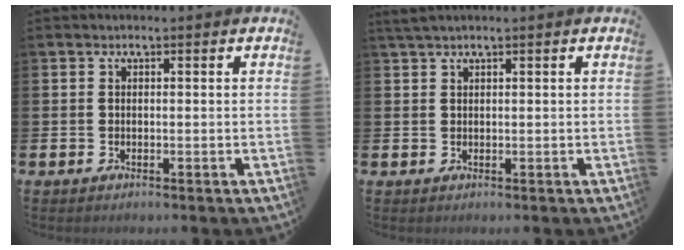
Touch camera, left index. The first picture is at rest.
{"total": 1.4, "force": [1.2, 0.0, 0.7], "torque": [-0.016, 0.003, 0.022]}